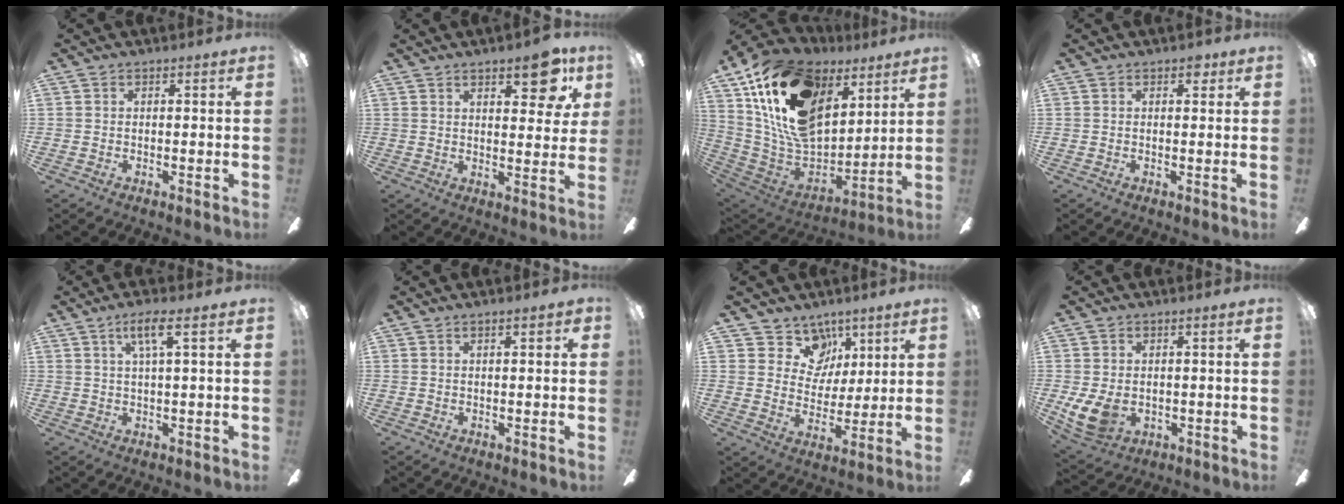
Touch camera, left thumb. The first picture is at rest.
{"total": 9.4, "force": [5.7, 3.6, 6.5], "torque": [-0.070, -0.025, 0.092]}
{"total": 24.8, "force": [11.1, 15.4, 16.1], "torque": [-0.313, -0.047, 0.202]}
{"total": 1.9, "force": [1.0, 1.3, 1.1], "torque": [-0.006, 0.000, 0.013]}
{"total": 5.5, "force": [2.5, 0.7, 4.8], "torque": [-0.092, 0.000, 0.038]}
{"total": 1.7, "force": [0.8, 0.6, 1.3], "torque": [-0.020, 0.000, 0.012]}
{"total": 10.6, "force": [6.4, 8.2, 1.9], "torque": [-0.035, -0.042, 0.125]}
{"total": 7.6, "force": [-0.9, 5.6, 5.1], "torque": [-0.115, -0.006, -0.013]}